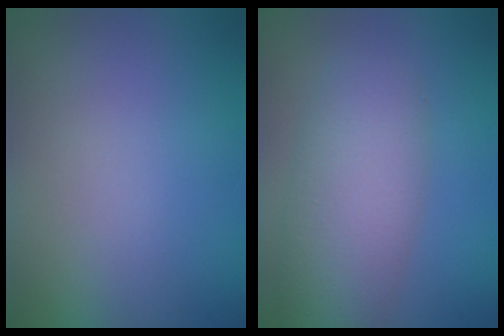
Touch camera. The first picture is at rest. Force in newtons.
{"total": 5.8, "press": 5.7, "slide": 0.2}